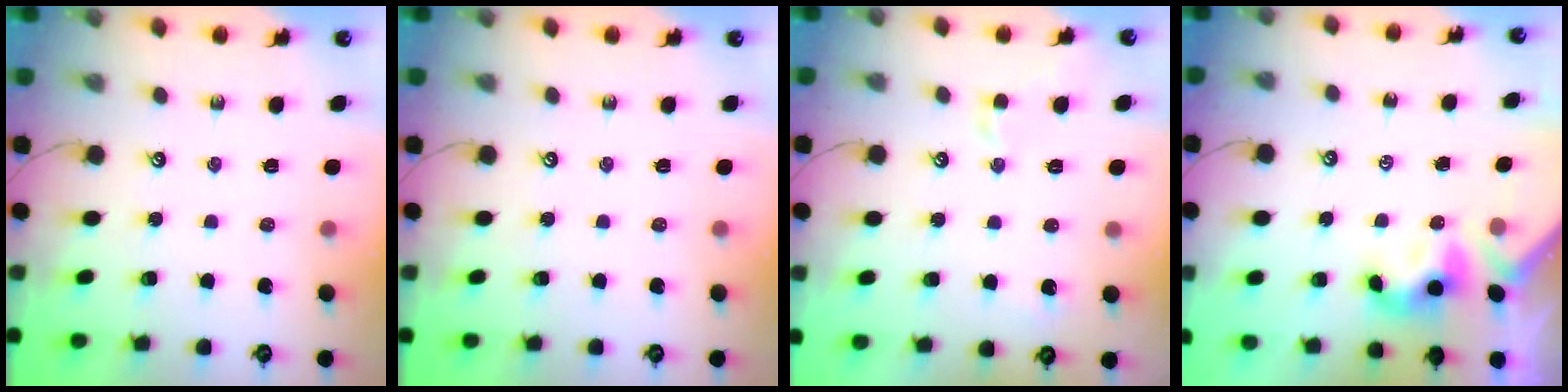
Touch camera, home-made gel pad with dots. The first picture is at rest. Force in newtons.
{"total": 0.0}
{"total": 1.5, "press": 1.4, "slide": 0.3}
{"total": 3.7, "press": 3.7, "slide": 0.2}